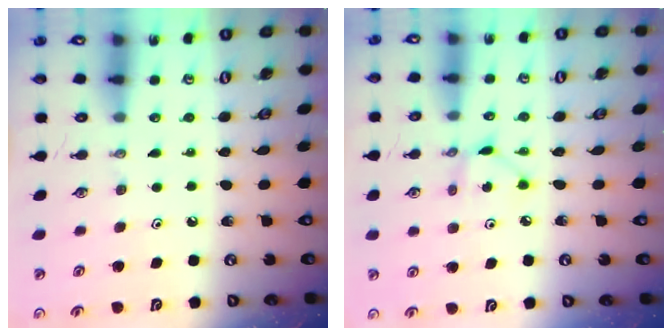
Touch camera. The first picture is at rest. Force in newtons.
{"total": 3.1, "press": 3.1, "slide": 0.1}